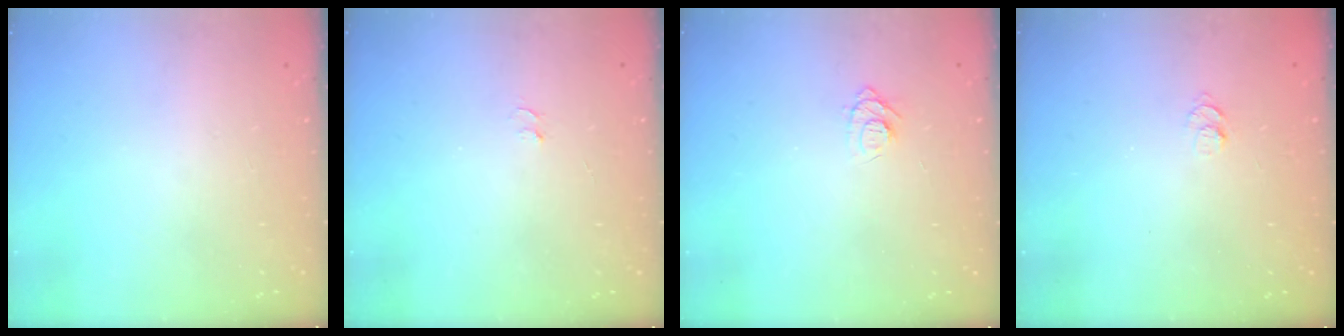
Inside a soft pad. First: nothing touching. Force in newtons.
{"total": 3.4, "press": 3.4, "slide": 0.3}
{"total": 6.8, "press": 6.8, "slide": 0.7}
{"total": 5.8, "press": 5.7, "slide": 0.8}